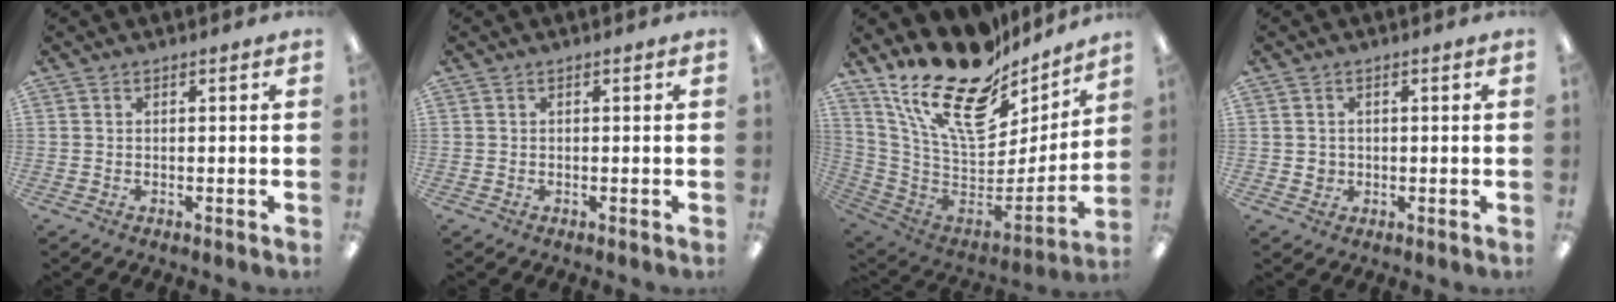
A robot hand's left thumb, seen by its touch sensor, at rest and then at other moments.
{"total": 0.0}
{"total": 23.4, "force": [15.1, 10.5, 14.5], "torque": [-0.250, -0.116, 0.262]}
{"total": 1.7, "force": [0.2, 1.6, 0.5], "torque": [-0.012, 0.004, 0.002]}